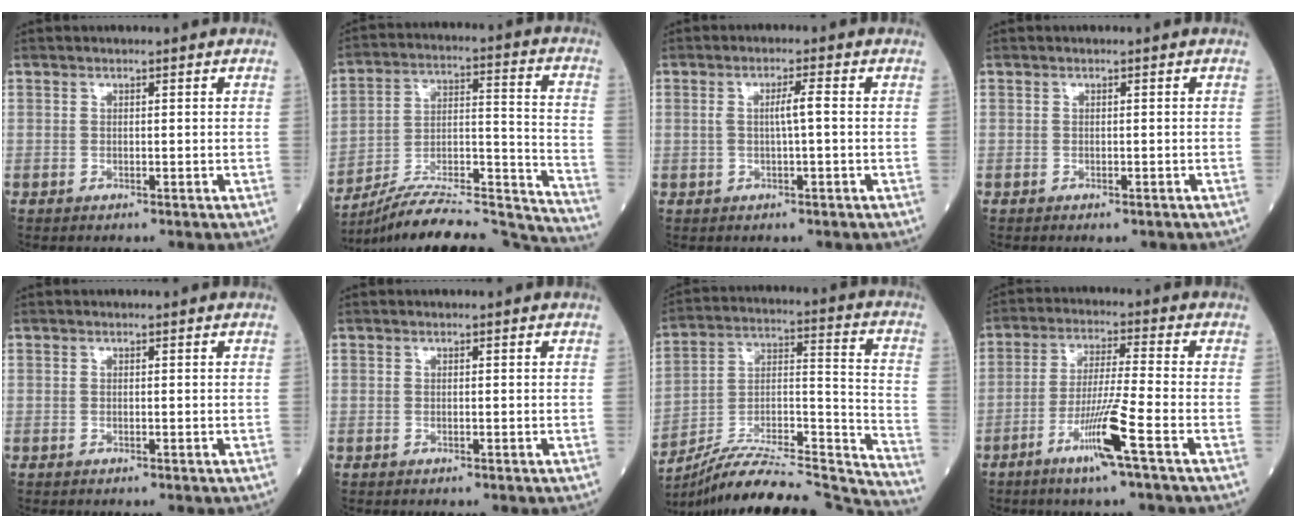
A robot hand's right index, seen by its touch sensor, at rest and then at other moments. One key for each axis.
{"total": 24.6, "fx": -23.5, "fy": 1.2, "fz": 7.2, "tx": -0.086, "ty": 0.023, "tz": -0.357}
{"total": 2.8, "fx": 0.1, "fy": 0.0, "fz": 2.8, "tx": -0.052, "ty": 0.002, "tz": 0.001}
{"total": 1.0, "fx": -0.8, "fy": 0.3, "fz": 0.5, "tx": -0.007, "ty": -0.002, "tz": -0.008}
{"total": 0.0}
{"total": 0.0}
{"total": 27.5, "fx": -26.1, "fy": 0.7, "fz": 8.5, "tx": -0.111, "ty": 0.008, "tz": -0.399}
{"total": 8.9, "fx": -4.4, "fy": -1.2, "fz": 7.6, "tx": -0.146, "ty": -0.014, "tz": -0.088}